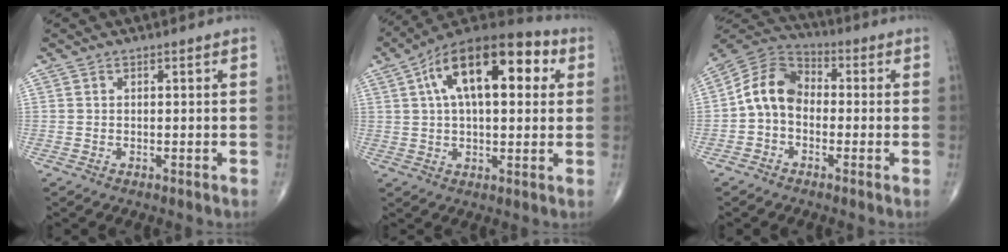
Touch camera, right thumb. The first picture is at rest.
{"total": 20.3, "force": [6.2, 9.6, 16.8], "torque": [-0.254, 0.026, 0.091]}
{"total": 9.4, "force": [-1.1, 7.0, 6.2], "torque": [-0.099, 0.034, -0.039]}